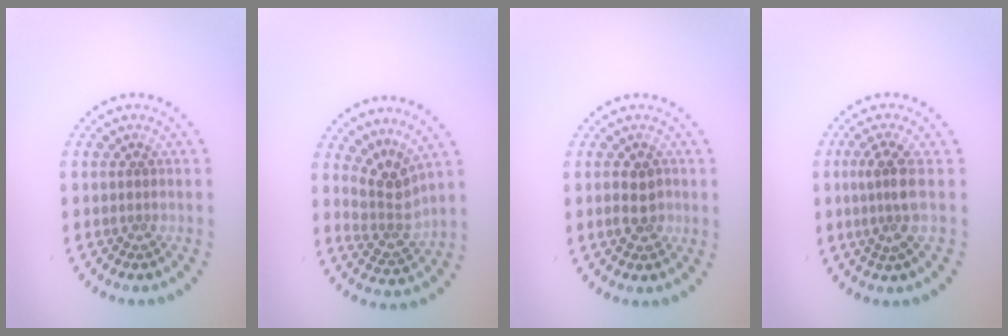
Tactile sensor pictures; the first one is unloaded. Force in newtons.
{"total": 3.0, "press": 2.2, "slide": 2.0}
{"total": 2.4, "press": 2.4, "slide": 0.4}
{"total": 2.8, "press": 2.2, "slide": 1.7}